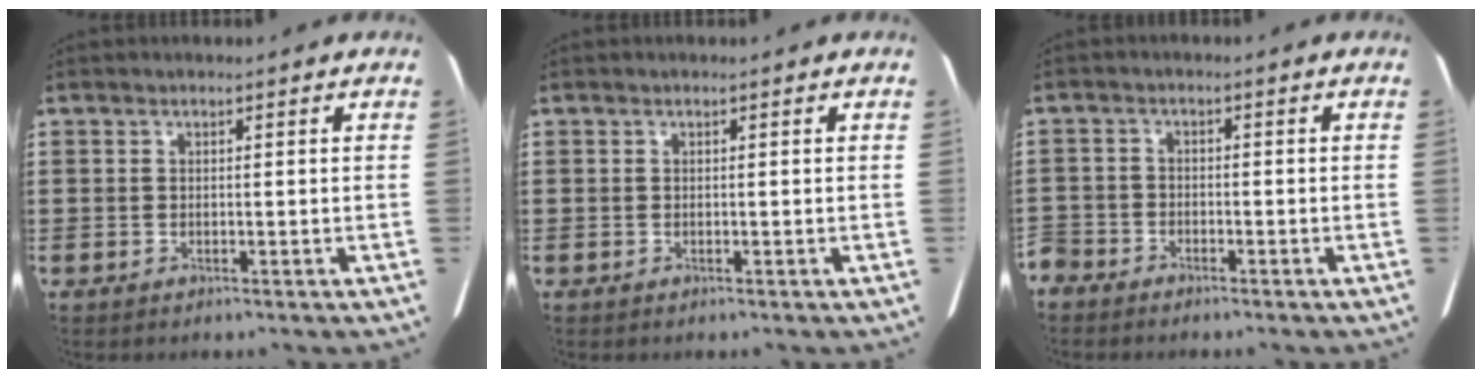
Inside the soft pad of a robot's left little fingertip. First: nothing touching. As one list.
[{"total": 0.0}, {"total": 2.1, "force": [-2.0, 0.5, 0.0], "torque": [-0.013, -0.003, -0.048]}]